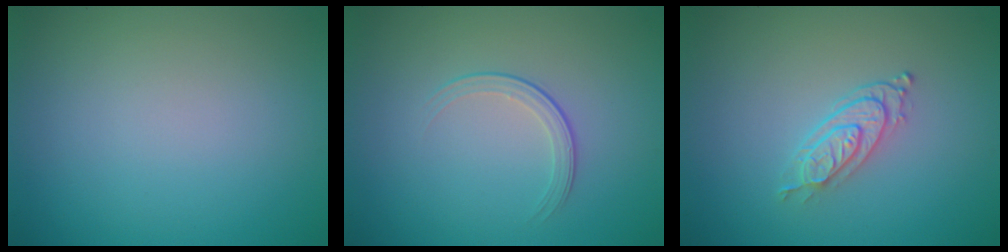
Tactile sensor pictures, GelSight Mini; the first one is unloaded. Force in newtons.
{"total": 1.7, "press": 0.9, "slide": 1.4}
{"total": 2.7, "press": 2.1, "slide": 1.7}